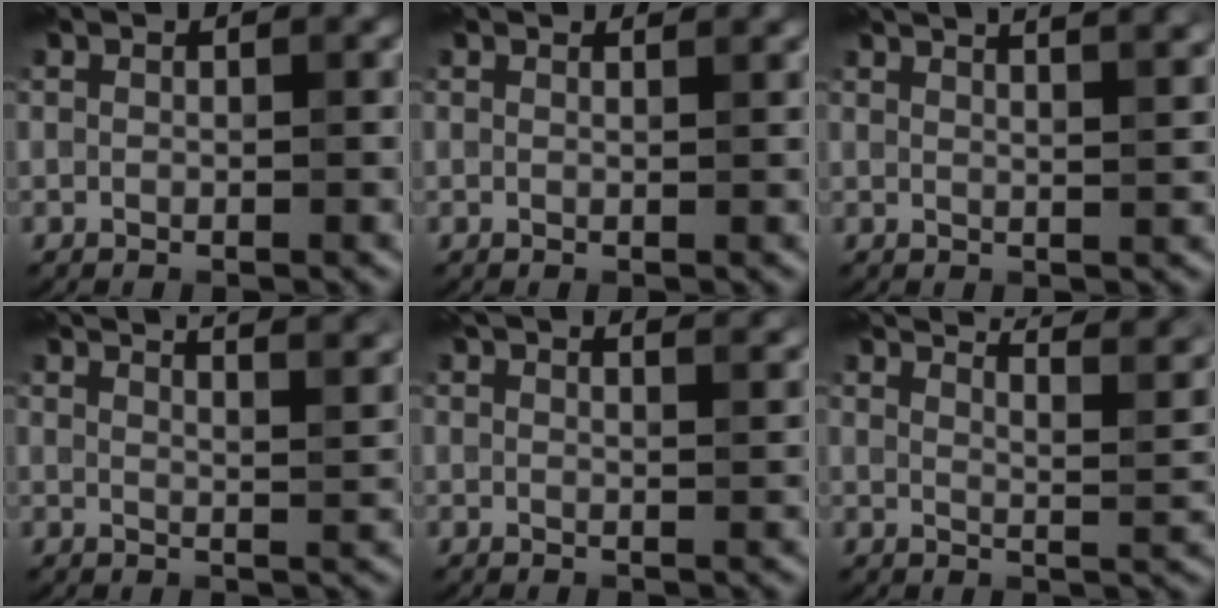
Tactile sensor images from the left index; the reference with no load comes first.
{"total": 1.7, "force": [1.6, 0.1, 0.3], "torque": [-0.009, -0.001, 0.014]}
{"total": 8.9, "force": [6.3, 3.4, 5.3], "torque": [-0.028, 0.056, 0.047]}
{"total": 10.8, "force": [8.1, 3.4, 6.2], "torque": [-0.048, 0.043, 0.065]}
{"total": 6.1, "force": [4.8, 2.0, 3.2], "torque": [-0.018, 0.041, 0.034]}
{"total": 10.7, "force": [8.8, 2.3, 5.8], "torque": [-0.069, 0.032, 0.089]}